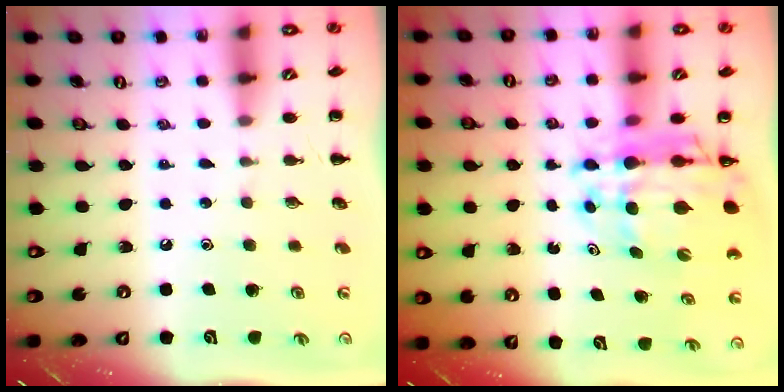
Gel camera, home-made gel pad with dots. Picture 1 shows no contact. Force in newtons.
{"total": 12.7, "press": 12.2, "slide": 3.5}